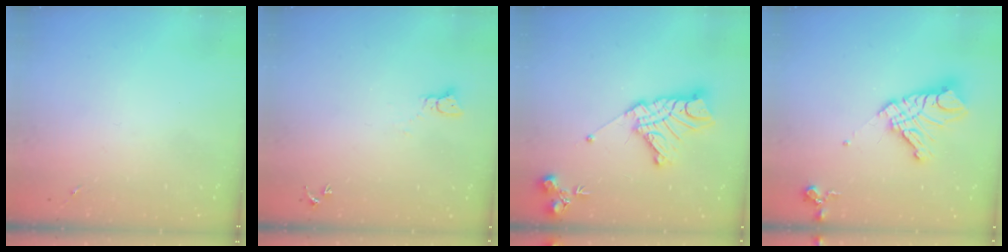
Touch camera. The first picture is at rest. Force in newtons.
{"total": 3.1, "press": 3.1, "slide": 0.1}
{"total": 18.2, "press": 18.1, "slide": 1.5}
{"total": 16.4, "press": 16.3, "slide": 2.1}